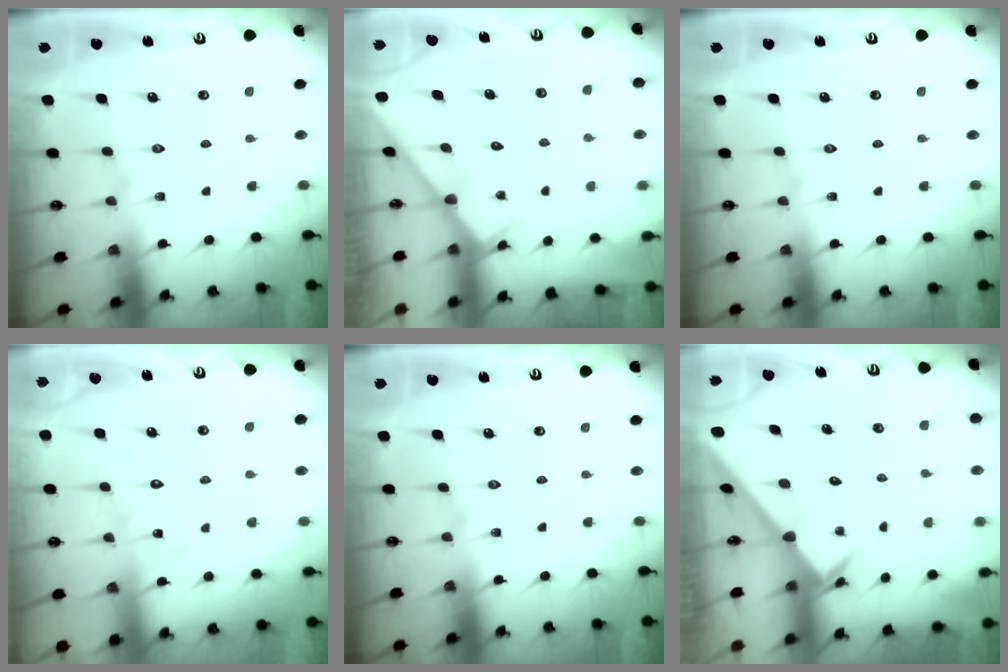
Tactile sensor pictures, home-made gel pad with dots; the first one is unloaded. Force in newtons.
{"total": 2.2, "press": 2.2, "slide": 0.2}
{"total": 0.0}
{"total": 6.2, "press": 6.2, "slide": 0.4}
{"total": 0.0}
{"total": 2.4, "press": 2.4, "slide": 0.2}